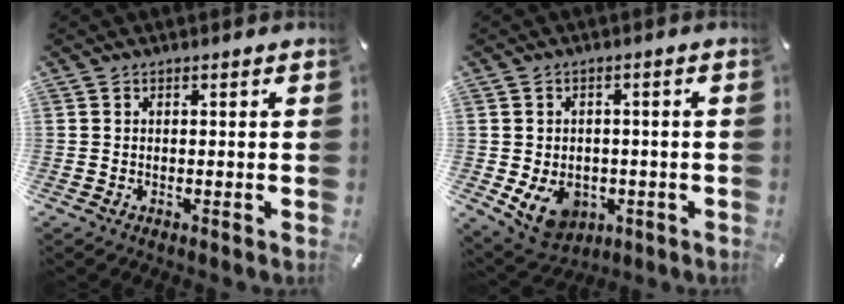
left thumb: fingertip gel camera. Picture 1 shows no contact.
{"total": 9.2, "force": [-2.8, 7.2, 5.0], "torque": [-0.097, 0.008, -0.051]}